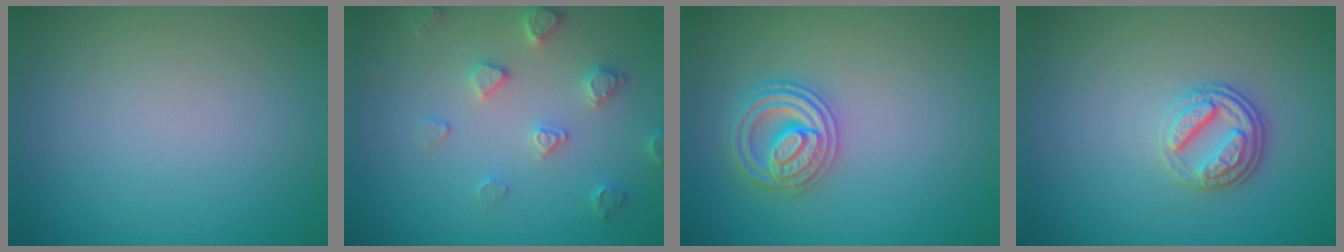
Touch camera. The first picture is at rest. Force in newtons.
{"total": 2.9, "press": 2.8, "slide": 0.7}
{"total": 3.6, "press": 3.4, "slide": 1.0}
{"total": 3.5, "press": 2.6, "slide": 2.3}